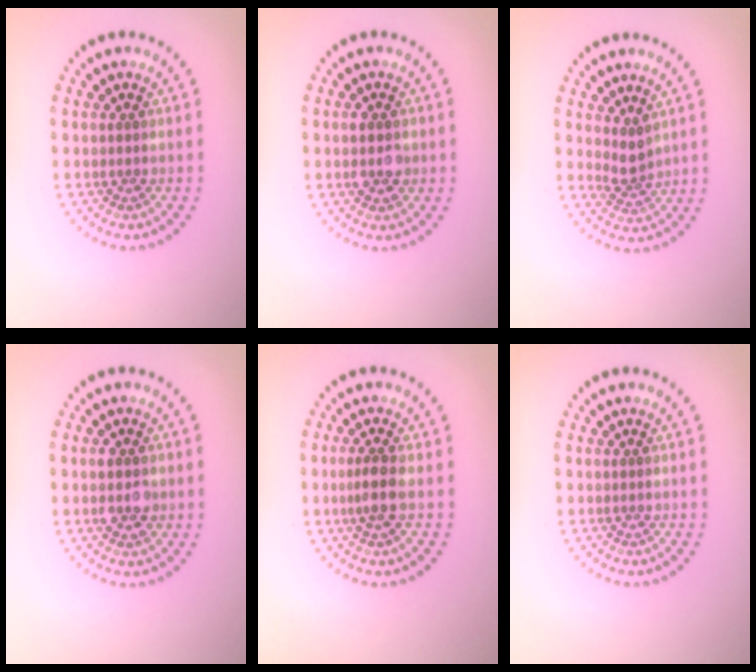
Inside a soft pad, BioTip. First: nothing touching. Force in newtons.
{"total": 2.8, "press": 2.8, "slide": 0.1}
{"total": 2.0, "press": 1.6, "slide": 1.3}
{"total": 2.8, "press": 2.8, "slide": 0.2}
{"total": 2.0, "press": 1.7, "slide": 1.0}
{"total": 0.0}